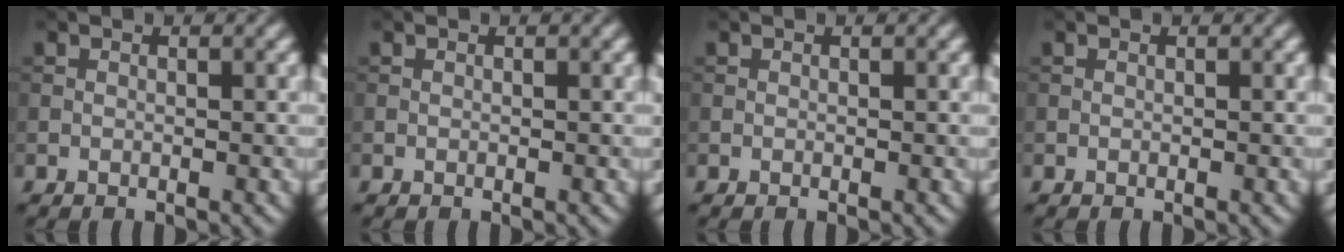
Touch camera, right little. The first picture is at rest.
{"total": 0.0}
{"total": 0.0}
{"total": 0.0}